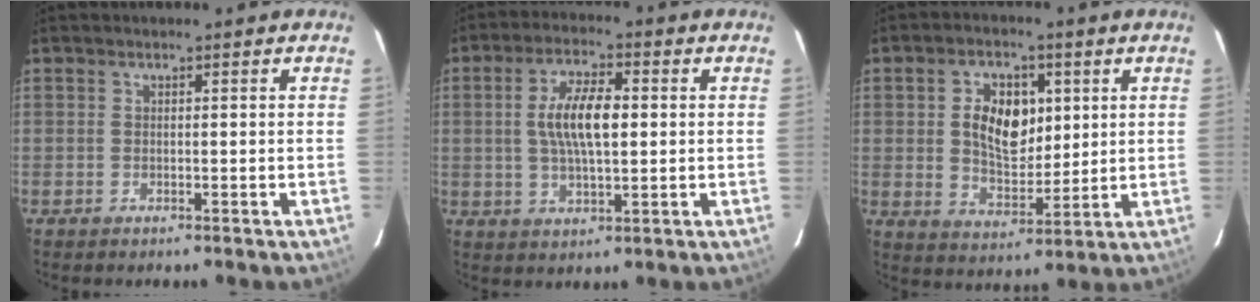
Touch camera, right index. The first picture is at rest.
{"total": 9.2, "force": [1.0, 3.4, 8.5], "torque": [-0.160, 0.009, 0.019]}
{"total": 10.1, "force": [2.3, 6.4, 7.5], "torque": [-0.134, 0.012, 0.047]}